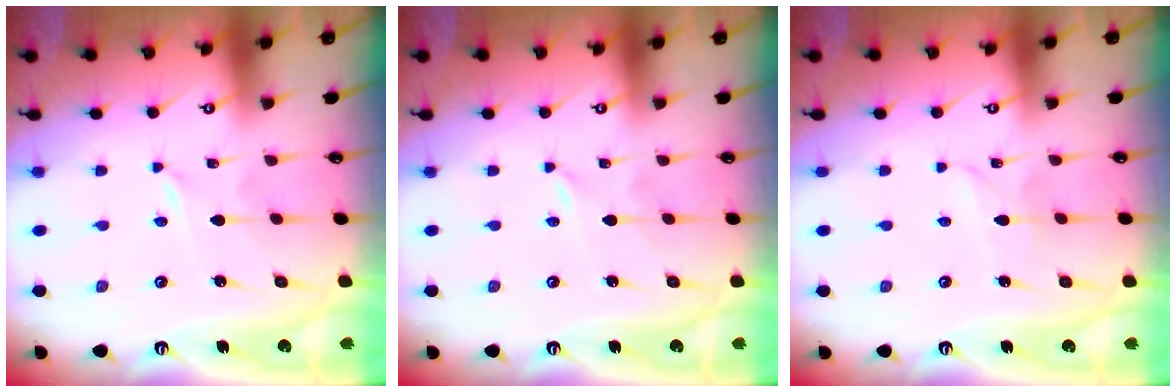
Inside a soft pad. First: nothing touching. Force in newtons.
{"total": 0.0}
{"total": 2.7, "press": 2.7, "slide": 0.3}